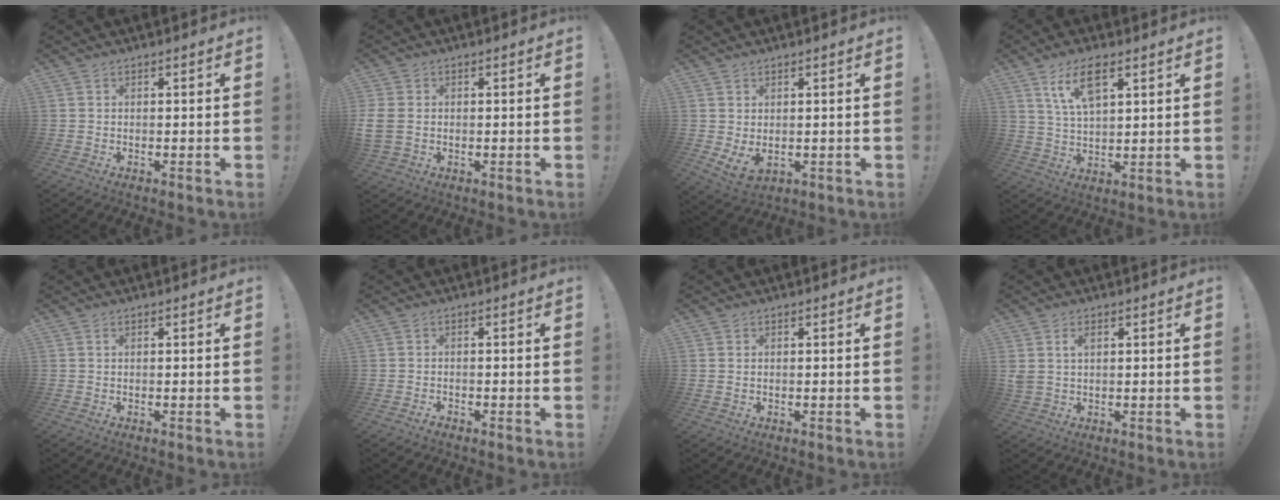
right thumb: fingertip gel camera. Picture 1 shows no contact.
{"total": 4.2, "force": [-0.2, 3.1, 2.7], "torque": [-0.065, 0.008, 0.002]}
{"total": 4.5, "force": [1.0, 2.5, 3.6], "torque": [-0.064, -0.015, 0.025]}
{"total": 9.5, "force": [5.1, 3.9, 7.0], "torque": [-0.129, -0.007, 0.091]}
{"total": 0.0}
{"total": 1.2, "force": [-1.1, 0.2, 0.4], "torque": [-0.009, 0.003, -0.019]}
{"total": 0.0}
{"total": 3.2, "force": [1.3, 1.9, 2.3], "torque": [-0.040, 0.000, 0.023]}